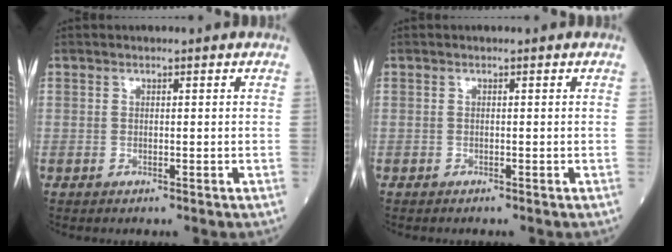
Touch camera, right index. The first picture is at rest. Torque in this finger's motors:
{"motor_torque": [-0.03, -0.02, 0.00, -0.06]}